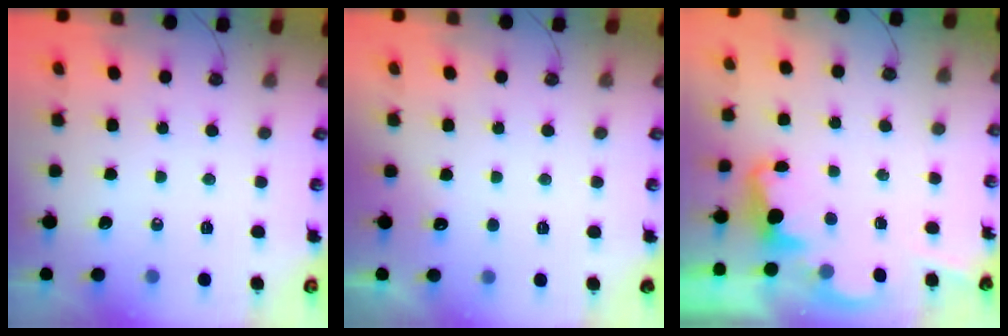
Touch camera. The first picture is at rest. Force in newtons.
{"total": 2.6, "press": 2.4, "slide": 1.0}
{"total": 2.4, "press": 2.3, "slide": 0.5}